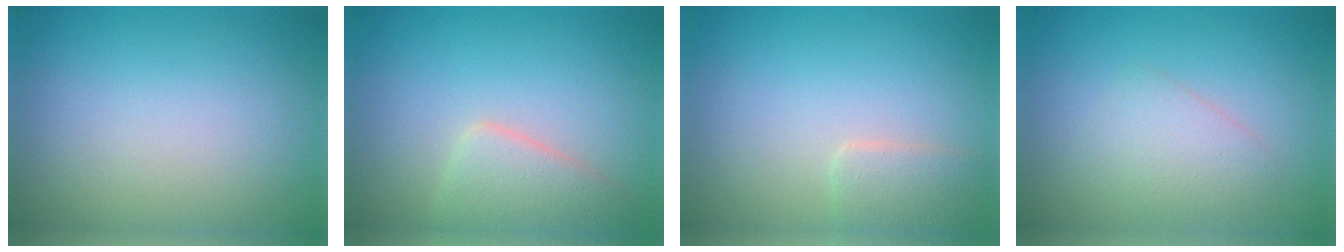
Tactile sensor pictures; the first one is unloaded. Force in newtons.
{"total": 3.2, "press": 3.2, "slide": 0.3}
{"total": 2.1, "press": 2.1, "slide": 0.1}
{"total": 2.3, "press": 2.3, "slide": 0.1}